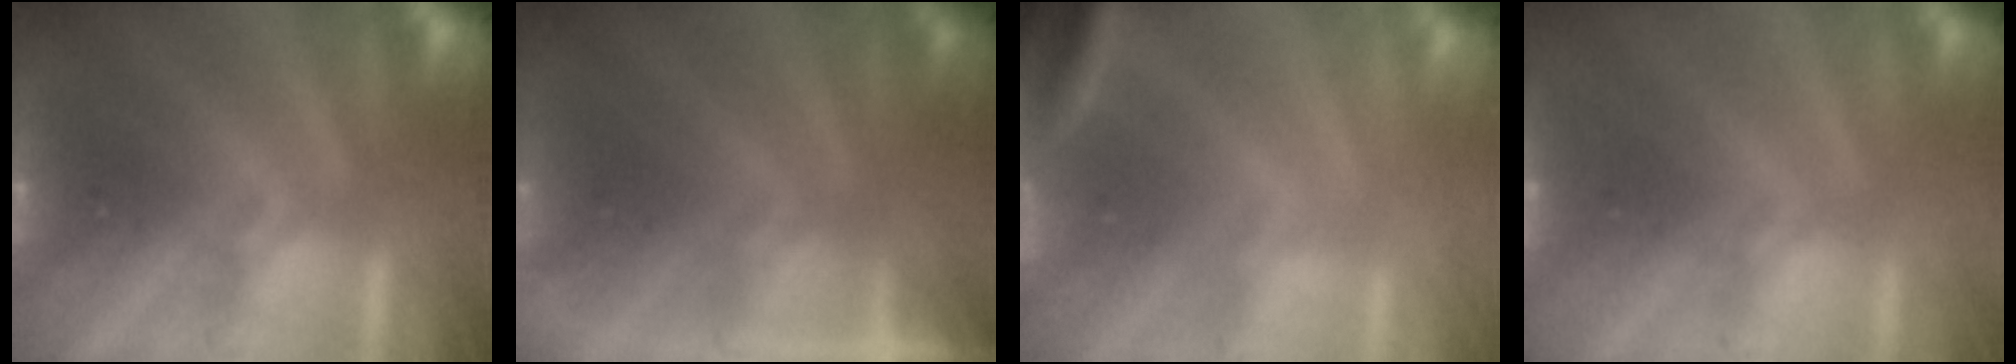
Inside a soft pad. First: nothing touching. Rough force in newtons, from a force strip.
{"total": 7.9}
{"total": 3.9}
{"total": 1.9}